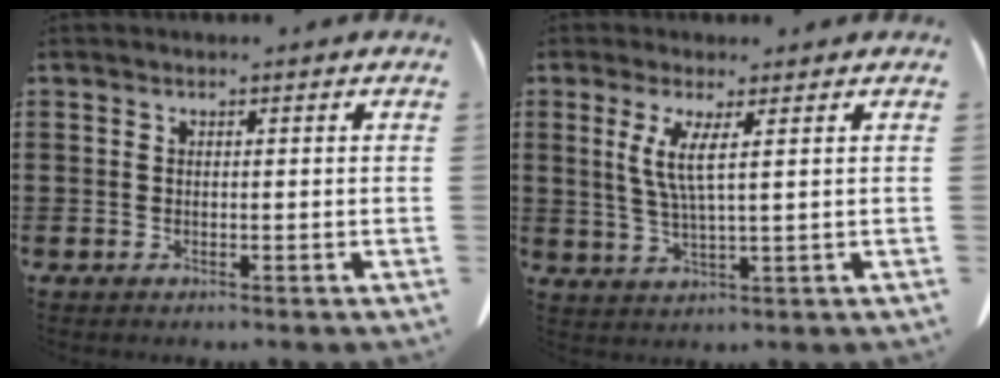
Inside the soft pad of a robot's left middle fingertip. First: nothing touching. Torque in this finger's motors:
{"motor_torque": [0.25, -0.10, 0.53, 0.11]}